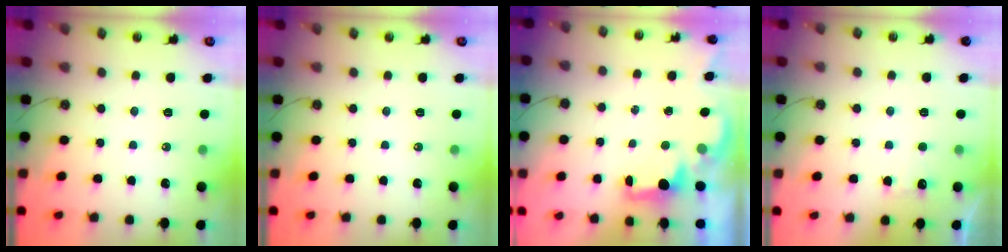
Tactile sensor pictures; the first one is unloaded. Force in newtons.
{"total": 0.0}
{"total": 1.7, "press": 1.5, "slide": 0.7}
{"total": 4.6, "press": 4.4, "slide": 1.3}